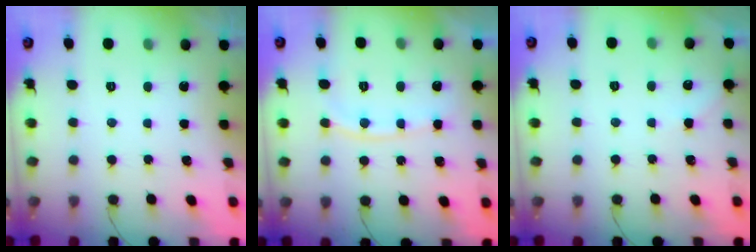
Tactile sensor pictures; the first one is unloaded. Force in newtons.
{"total": 9.7, "press": 9.7, "slide": 1.3}
{"total": 2.2, "press": 2.2, "slide": 0.3}